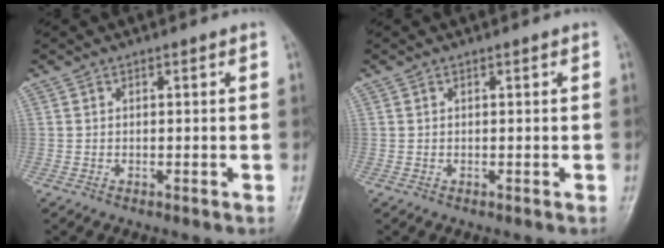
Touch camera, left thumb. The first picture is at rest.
{"total": 0.0}